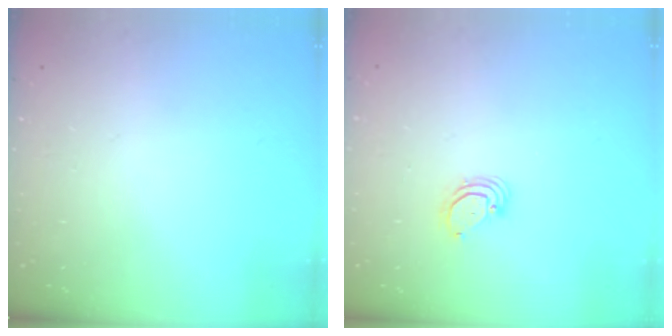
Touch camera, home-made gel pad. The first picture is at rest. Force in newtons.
{"total": 3.8, "press": 3.8, "slide": 0.3}